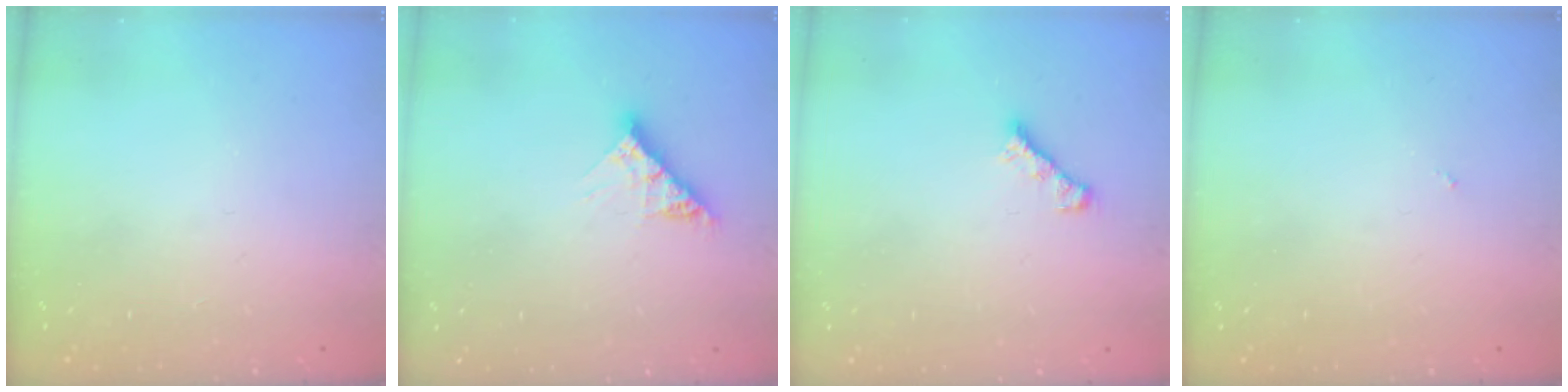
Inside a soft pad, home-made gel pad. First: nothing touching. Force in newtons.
{"total": 8.6, "press": 8.5, "slide": 0.9}
{"total": 1.9, "press": 1.8, "slide": 0.6}
{"total": 0.0}